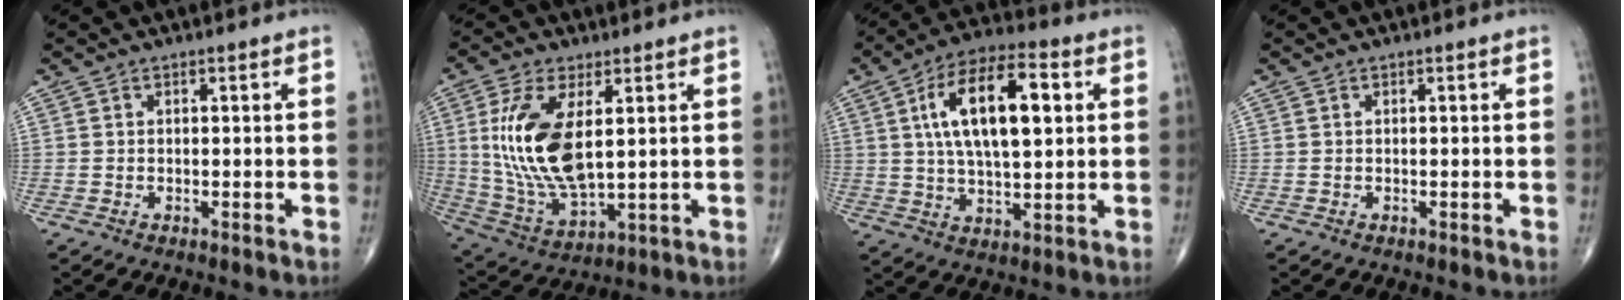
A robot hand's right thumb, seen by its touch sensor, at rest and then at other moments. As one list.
[{"total": 16.4, "force": [3.2, 7.5, 14.3], "torque": [-0.291, -0.020, 0.075]}, {"total": 16.9, "force": [4.0, 7.2, 14.8], "torque": [-0.246, 0.008, 0.067]}, {"total": 0.0}]